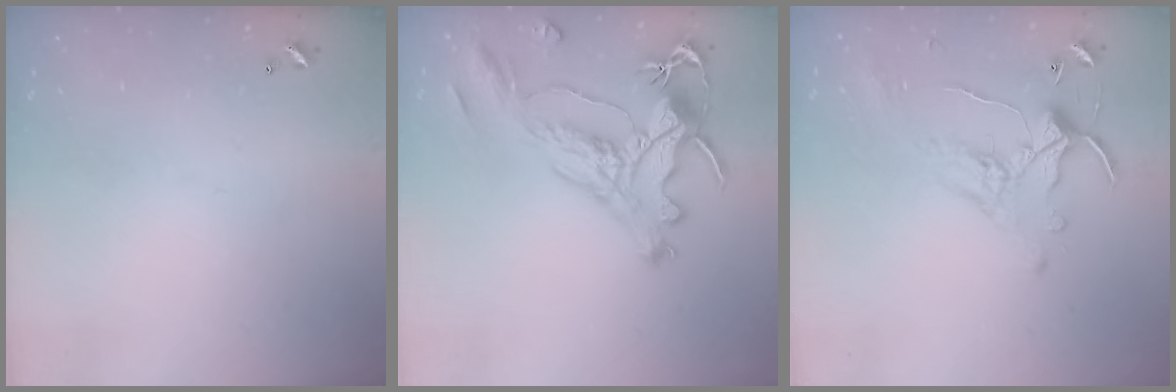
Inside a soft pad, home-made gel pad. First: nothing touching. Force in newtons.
{"total": 2.1, "press": 1.6, "slide": 1.3}
{"total": 1.1, "press": 0.3, "slide": 1.0}